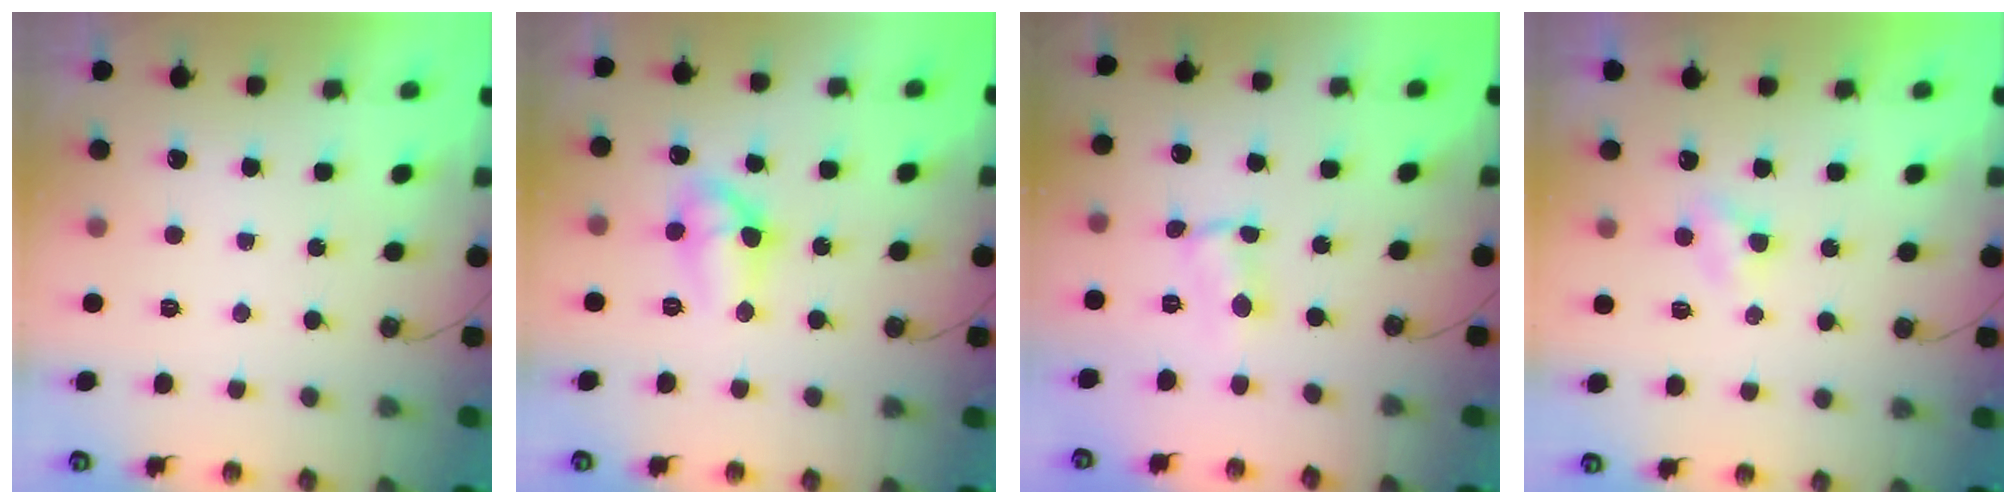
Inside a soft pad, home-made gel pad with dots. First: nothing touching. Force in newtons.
{"total": 9.8, "press": 9.8, "slide": 0.7}
{"total": 1.1, "press": 1.0, "slide": 0.2}
{"total": 3.0, "press": 3.0, "slide": 0.3}